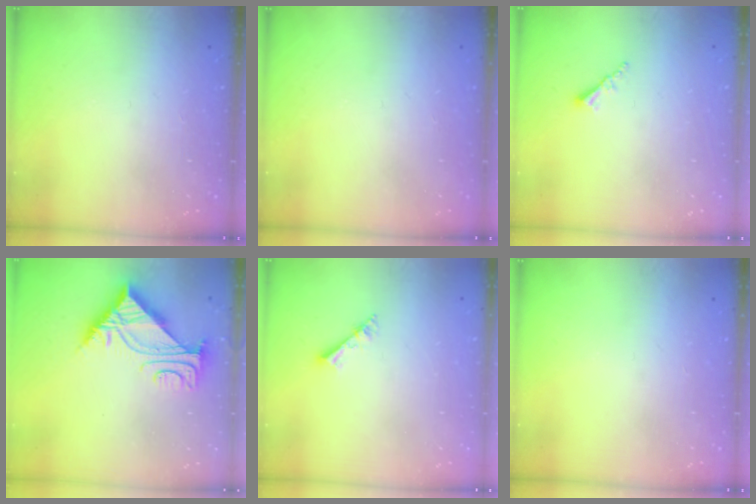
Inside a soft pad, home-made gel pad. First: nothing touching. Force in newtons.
{"total": 0.0}
{"total": 1.7, "press": 1.7, "slide": 0.3}
{"total": 6.6, "press": 6.6, "slide": 0.8}
{"total": 2.7, "press": 2.7, "slide": 0.3}
{"total": 0.0}